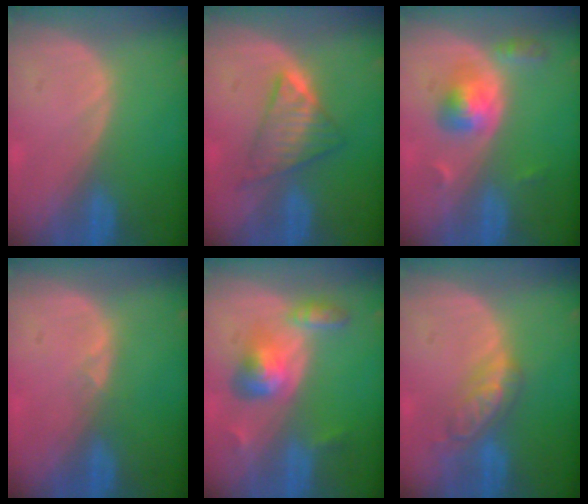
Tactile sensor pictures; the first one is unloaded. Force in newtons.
{"total": 5.8, "press": 5.8, "slide": 0.8}
{"total": 5.1, "press": 4.8, "slide": 1.6}
{"total": 0.7, "press": 0.6, "slide": 0.3}
{"total": 6.2, "press": 5.5, "slide": 2.8}
{"total": 5.9, "press": 5.1, "slide": 2.9}